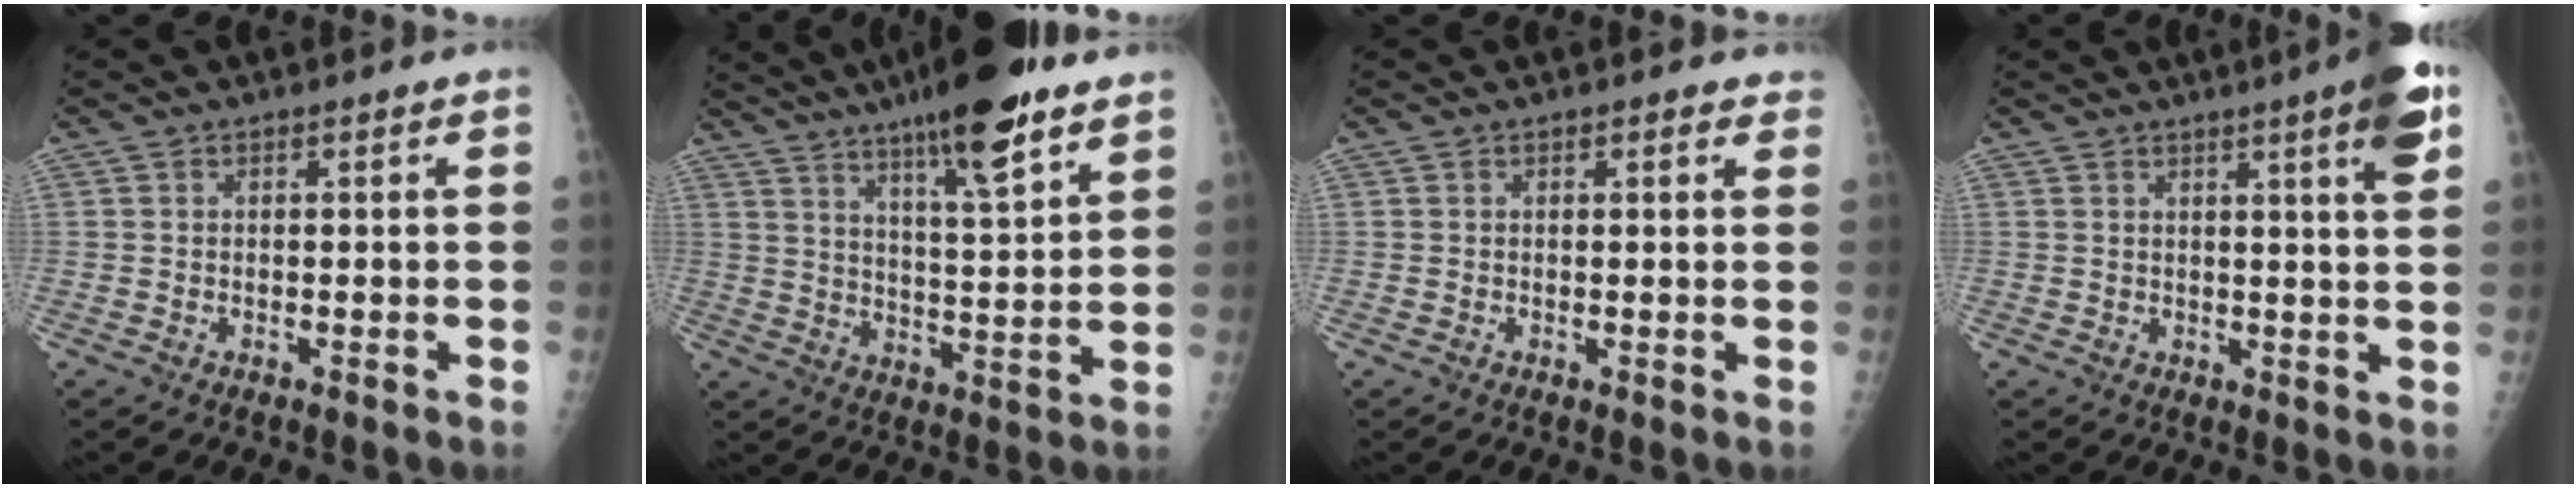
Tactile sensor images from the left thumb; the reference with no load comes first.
{"total": 17.0, "force": [11.1, 3.1, 12.5], "torque": [-0.183, -0.047, 0.176]}
{"total": 2.5, "force": [1.9, 1.0, 1.3], "torque": [0.007, -0.001, 0.016]}
{"total": 8.1, "force": [4.1, 0.4, 6.9], "torque": [-0.089, -0.016, 0.052]}